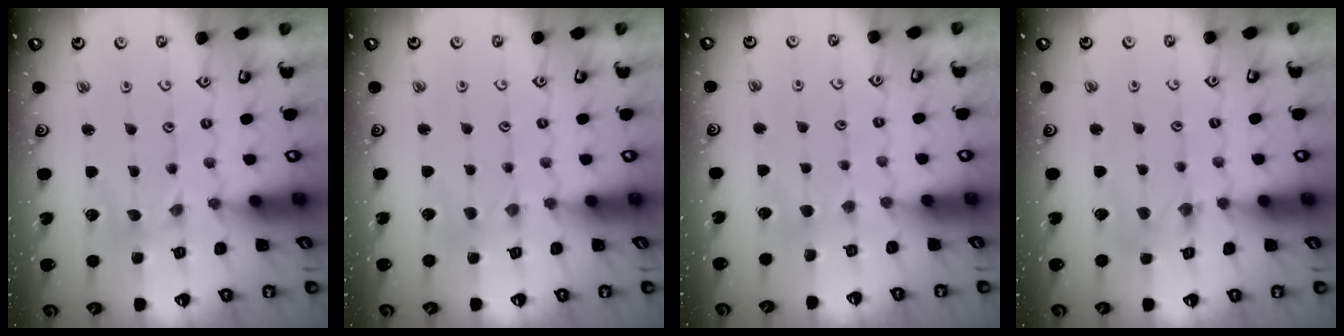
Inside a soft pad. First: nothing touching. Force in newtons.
{"total": 2.2, "press": 2.2, "slide": 0.4}
{"total": 2.5, "press": 2.4, "slide": 0.4}
{"total": 1.3, "press": 1.3, "slide": 0.3}